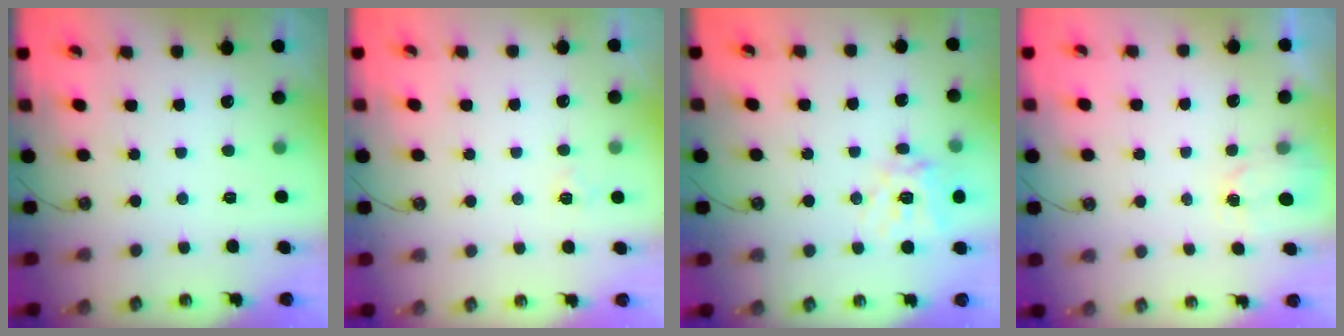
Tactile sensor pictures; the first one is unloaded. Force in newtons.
{"total": 3.2, "press": 3.2, "slide": 0.6}
{"total": 14.2, "press": 14.1, "slide": 1.7}
{"total": 1.7, "press": 1.6, "slide": 0.2}